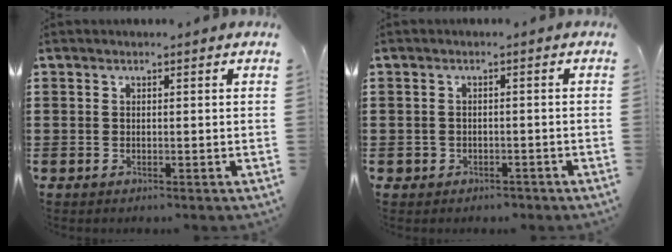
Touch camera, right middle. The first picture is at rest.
{"total": 1.3, "force": [-1.0, 0.9, -0.1], "torque": [-0.004, 0.002, -0.025]}